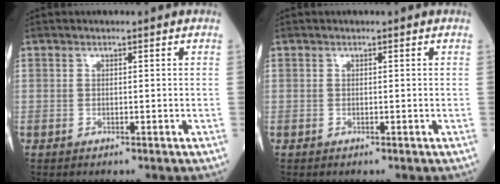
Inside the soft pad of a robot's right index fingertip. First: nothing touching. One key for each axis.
{"total": 0.0}